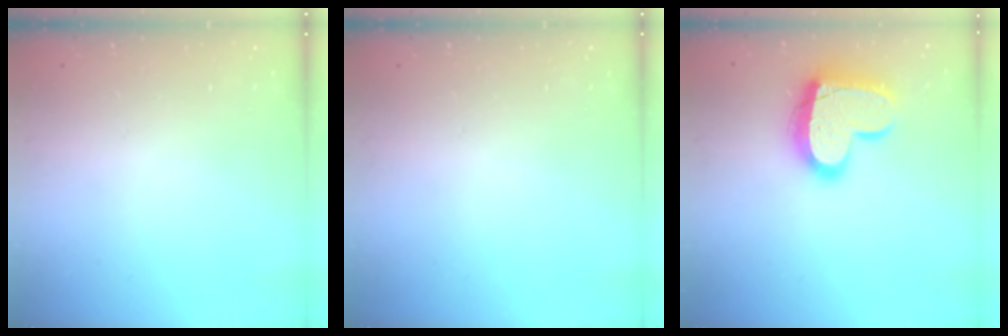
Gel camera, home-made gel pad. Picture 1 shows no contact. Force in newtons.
{"total": 0.0}
{"total": 17.6, "press": 17.6, "slide": 1.2}